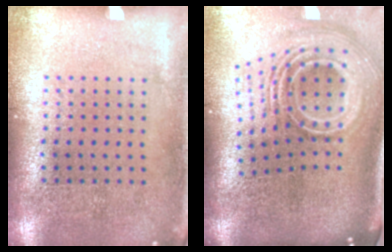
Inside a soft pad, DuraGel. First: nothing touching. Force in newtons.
{"total": 3.2, "press": 2.0, "slide": 2.5}